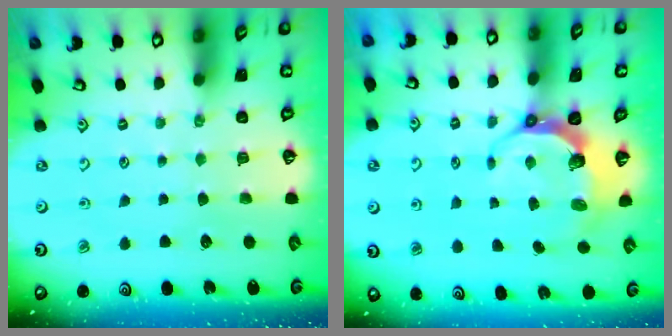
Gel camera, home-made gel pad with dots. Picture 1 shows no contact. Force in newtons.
{"total": 8.1, "press": 6.8, "slide": 4.4}